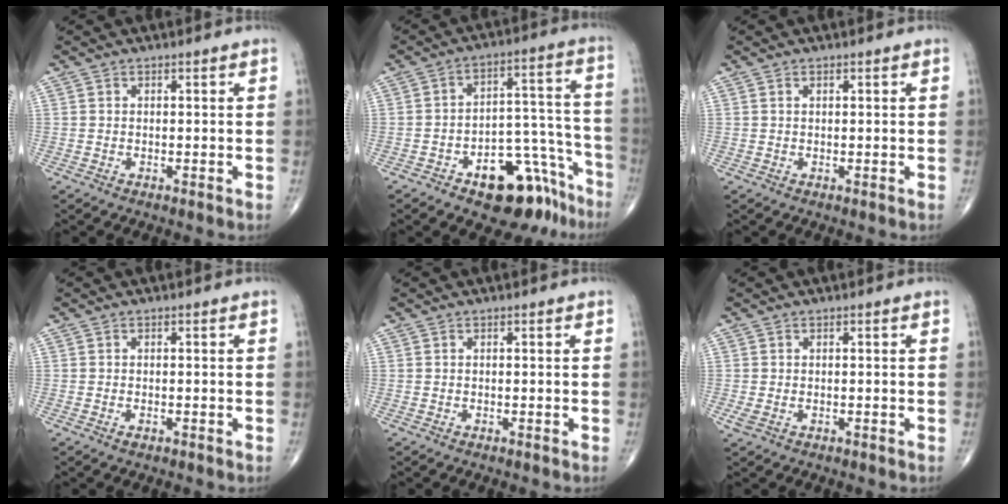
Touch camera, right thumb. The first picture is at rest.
{"total": 16.0, "force": [-9.9, 8.1, 9.6], "torque": [-0.073, 0.101, -0.137]}
{"total": 0.5, "force": [0.3, 0.3, 0.3], "torque": [-0.008, 0.001, 0.005]}
{"total": 0.7, "force": [-0.3, 0.4, 0.5], "torque": [-0.010, 0.000, -0.004]}
{"total": 0.0}
{"total": 1.5, "force": [-0.3, 1.0, 1.1], "torque": [-0.031, -0.004, -0.004]}